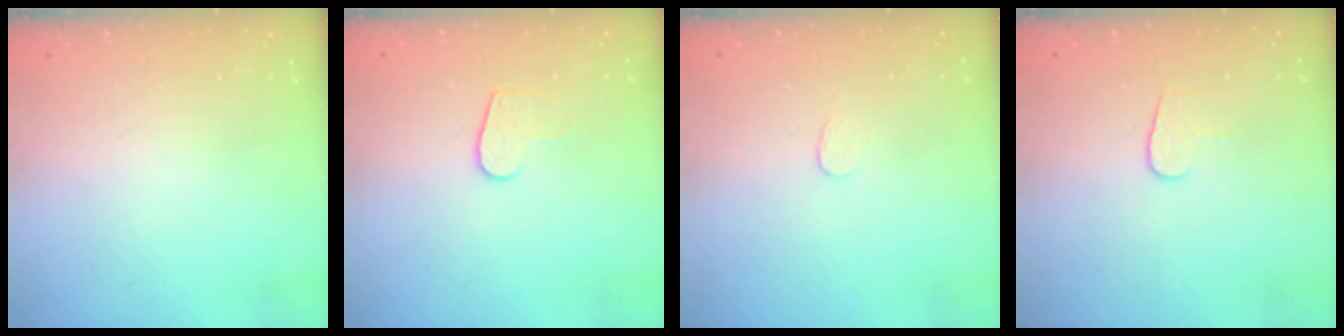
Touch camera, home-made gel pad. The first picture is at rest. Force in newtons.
{"total": 6.4, "press": 6.4, "slide": 0.6}
{"total": 2.6, "press": 2.6, "slide": 0.2}
{"total": 5.1, "press": 5.1, "slide": 0.5}